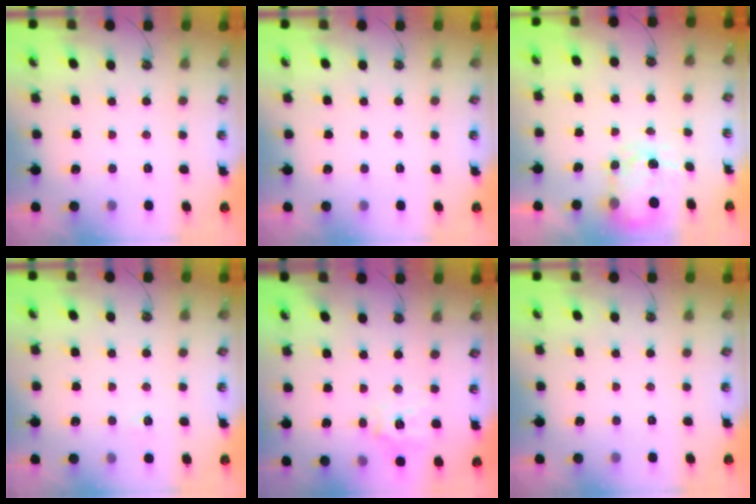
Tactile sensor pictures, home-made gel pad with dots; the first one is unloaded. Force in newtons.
{"total": 0.0}
{"total": 4.9, "press": 4.9, "slide": 0.6}
{"total": 4.0, "press": 4.0, "slide": 0.4}
{"total": 13.2, "press": 13.0, "slide": 2.1}
{"total": 0.0}